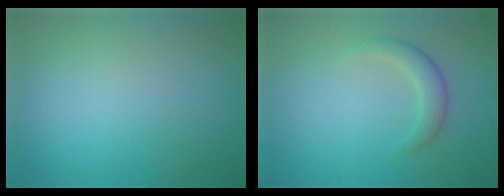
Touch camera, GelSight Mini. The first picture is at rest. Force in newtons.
{"total": 2.2, "press": 2.2, "slide": 0.1}